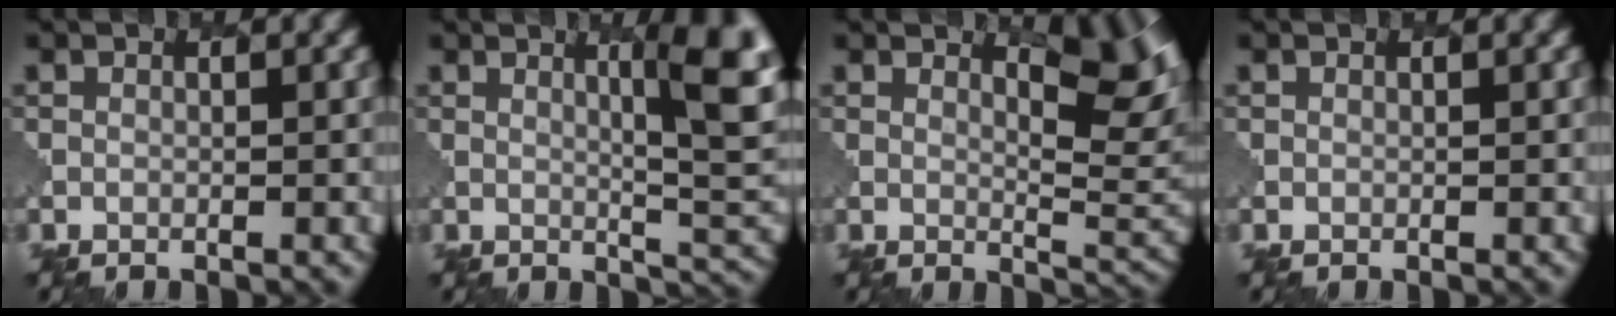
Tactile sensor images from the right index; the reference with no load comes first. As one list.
[{"total": 8.1, "force": [2.5, 1.6, 7.5], "torque": [-0.086, 0.001, 0.035]}, {"total": 6.3, "force": [3.8, 1.8, 4.7], "torque": [-0.063, -0.007, 0.061]}, {"total": 0.0}]